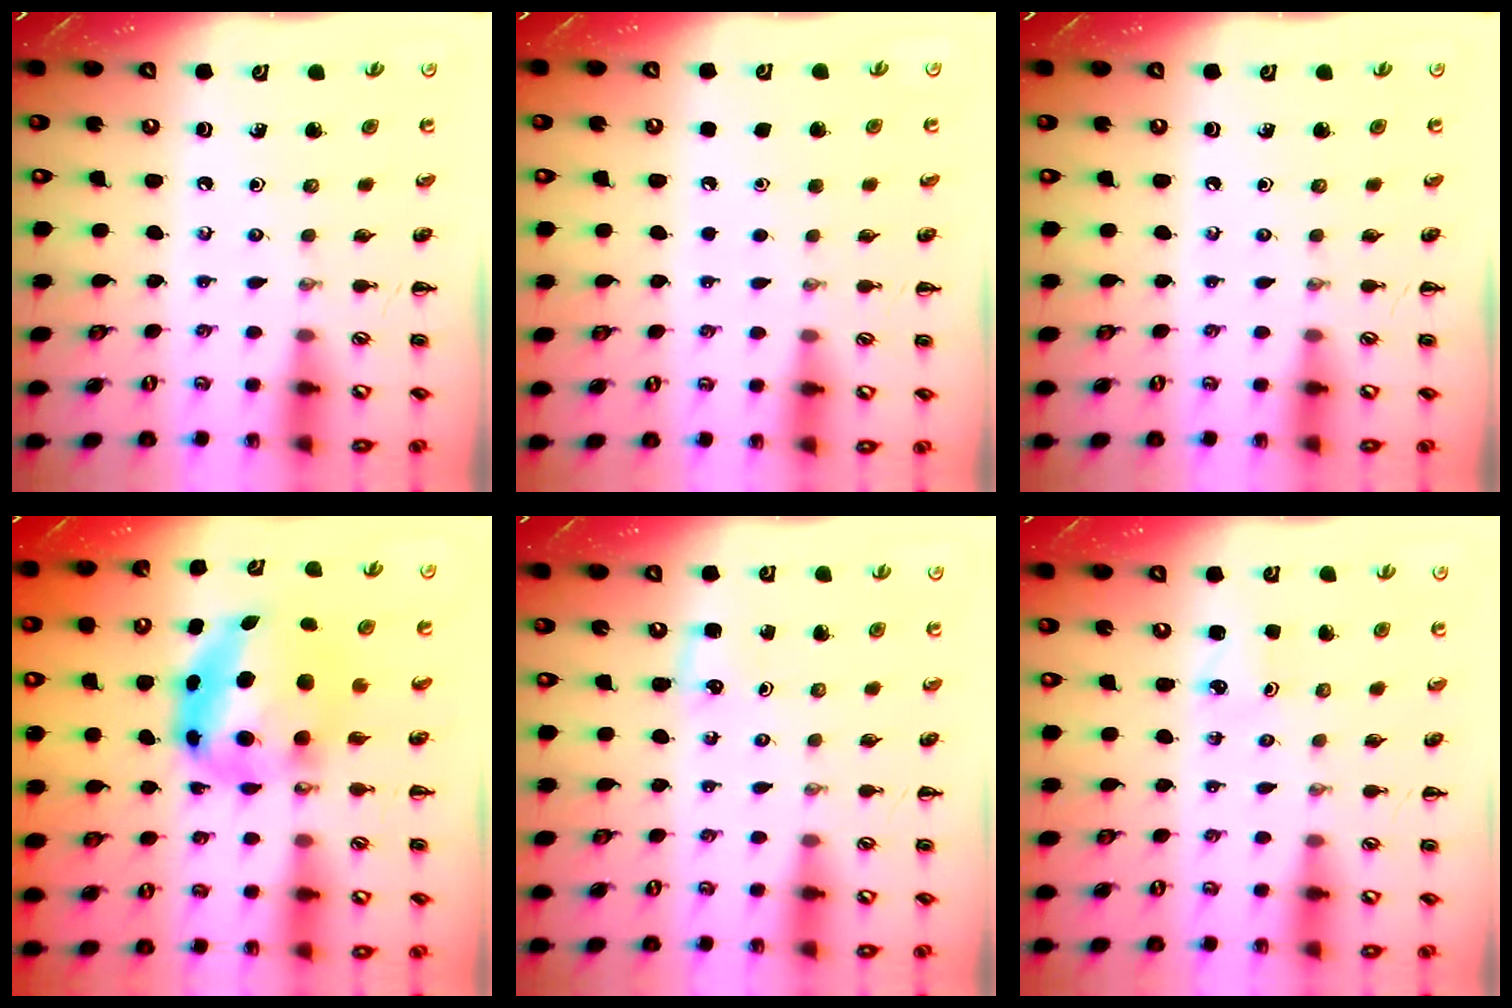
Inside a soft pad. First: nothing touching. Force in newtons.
{"total": 1.8, "press": 1.8, "slide": 0.1}
{"total": 0.0}
{"total": 8.4, "press": 8.2, "slide": 1.8}
{"total": 2.8, "press": 2.6, "slide": 0.9}
{"total": 2.3, "press": 2.2, "slide": 0.7}